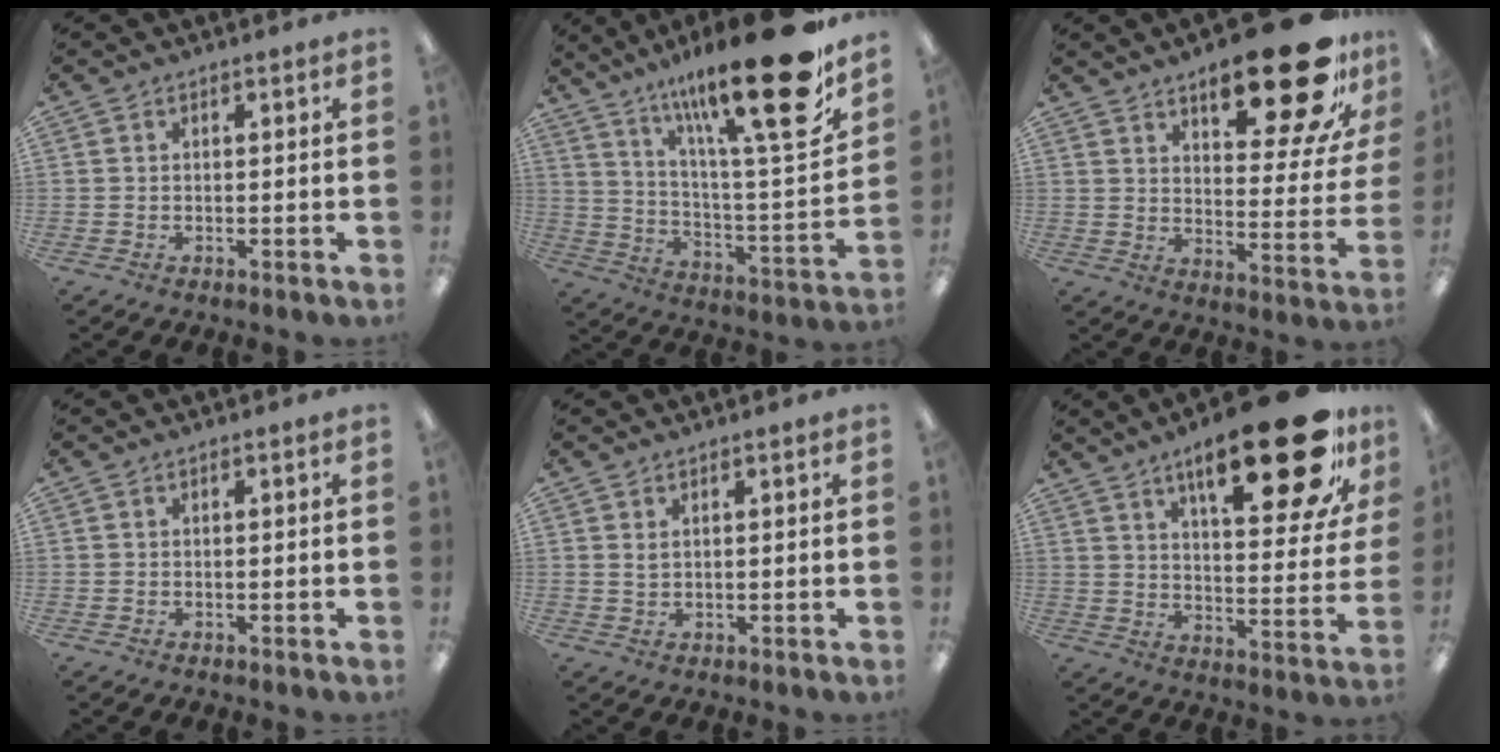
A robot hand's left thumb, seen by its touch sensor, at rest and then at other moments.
{"total": 25.3, "force": [17.4, 4.8, 17.7], "torque": [-0.272, -0.115, 0.276]}
{"total": 23.2, "force": [15.0, 8.0, 15.8], "torque": [-0.209, -0.096, 0.240]}
{"total": 0.0}
{"total": 1.5, "force": [1.0, 0.7, 0.9], "torque": [-0.020, 0.001, 0.018]}
{"total": 26.1, "force": [15.3, 8.2, 19.5], "torque": [-0.277, -0.088, 0.240]}